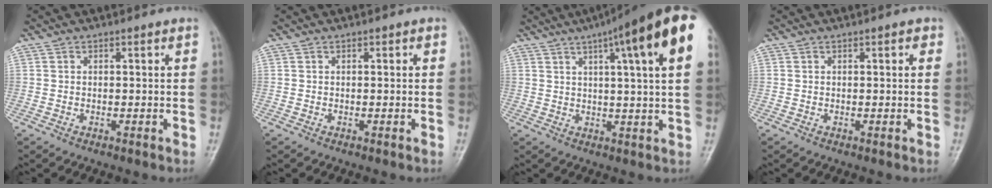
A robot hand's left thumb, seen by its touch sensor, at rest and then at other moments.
{"total": 0.0}
{"total": 18.9, "force": [8.6, 2.6, 16.6], "torque": [-0.235, 0.003, 0.110]}
{"total": 1.1, "force": [0.5, 0.4, 0.9], "torque": [-0.011, 0.002, 0.004]}